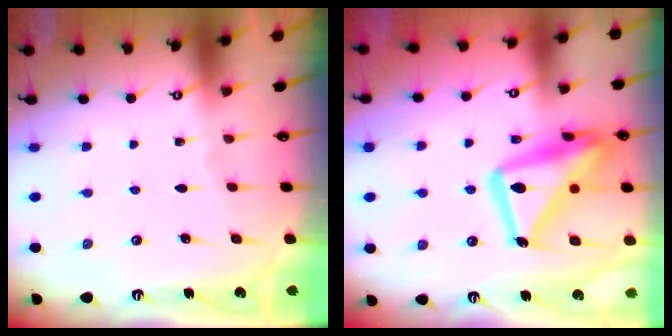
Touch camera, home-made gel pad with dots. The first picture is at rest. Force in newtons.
{"total": 20.8, "press": 20.8, "slide": 1.5}